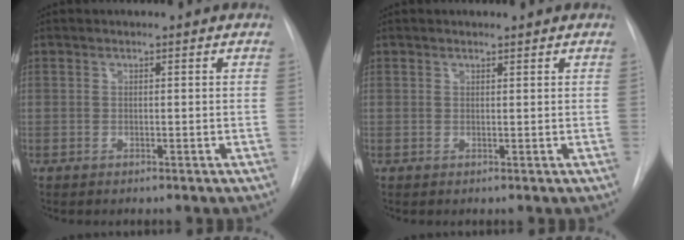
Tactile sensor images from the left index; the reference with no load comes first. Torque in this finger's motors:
{"motor_torque": [0.17, -0.26, -0.15, 0.00]}